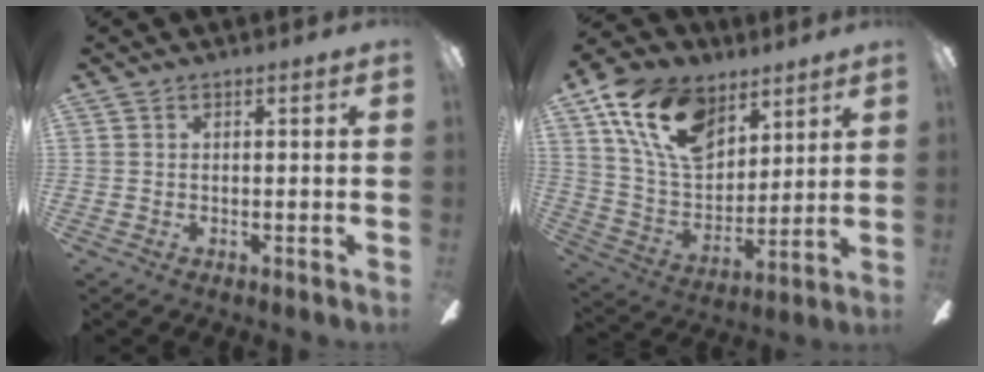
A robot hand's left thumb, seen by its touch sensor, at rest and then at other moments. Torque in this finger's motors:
{"motor_torque": [0.26, 0.37, 1.34, -1.43, 0.37]}